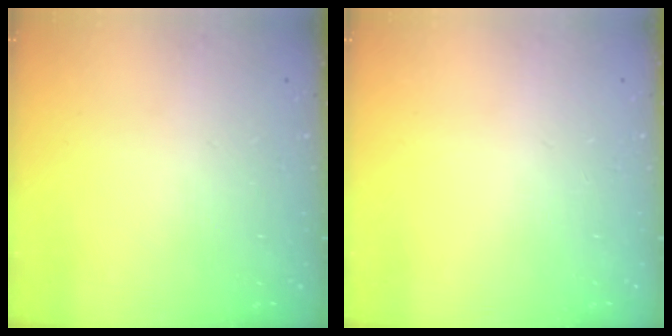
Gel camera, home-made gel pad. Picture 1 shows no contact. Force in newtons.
{"total": 0.0}